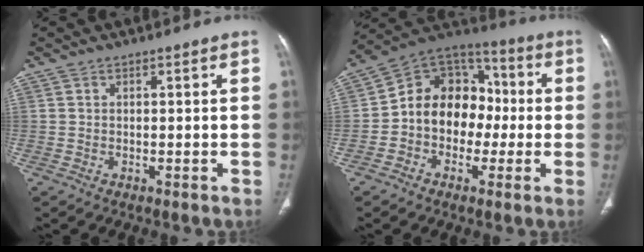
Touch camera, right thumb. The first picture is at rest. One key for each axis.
{"total": 14.5, "fx": -1.4, "fy": 11.7, "fz": 8.5, "tx": -0.084, "ty": 0.048, "tz": -0.040}